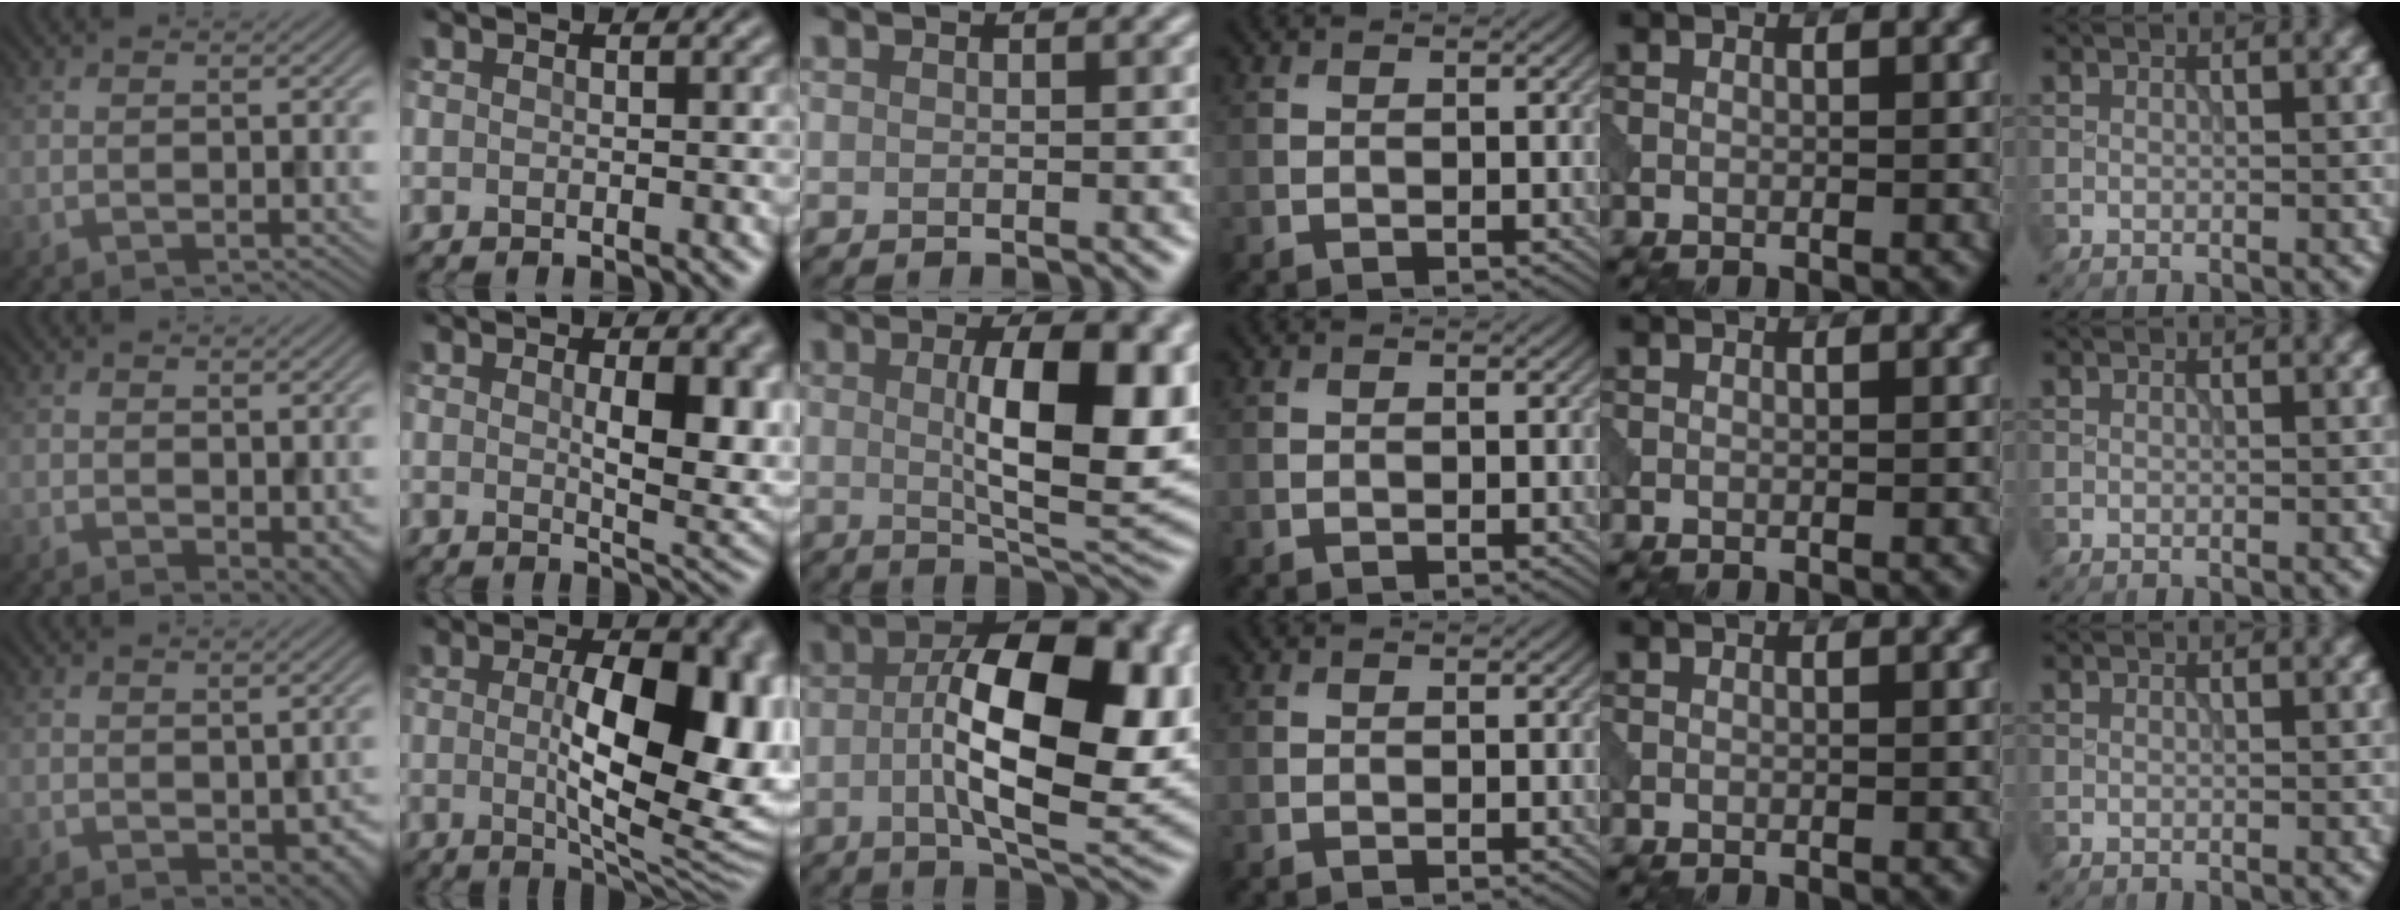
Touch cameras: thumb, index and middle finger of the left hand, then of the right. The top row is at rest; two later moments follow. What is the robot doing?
{"motion": "pour", "object": "beaker"}